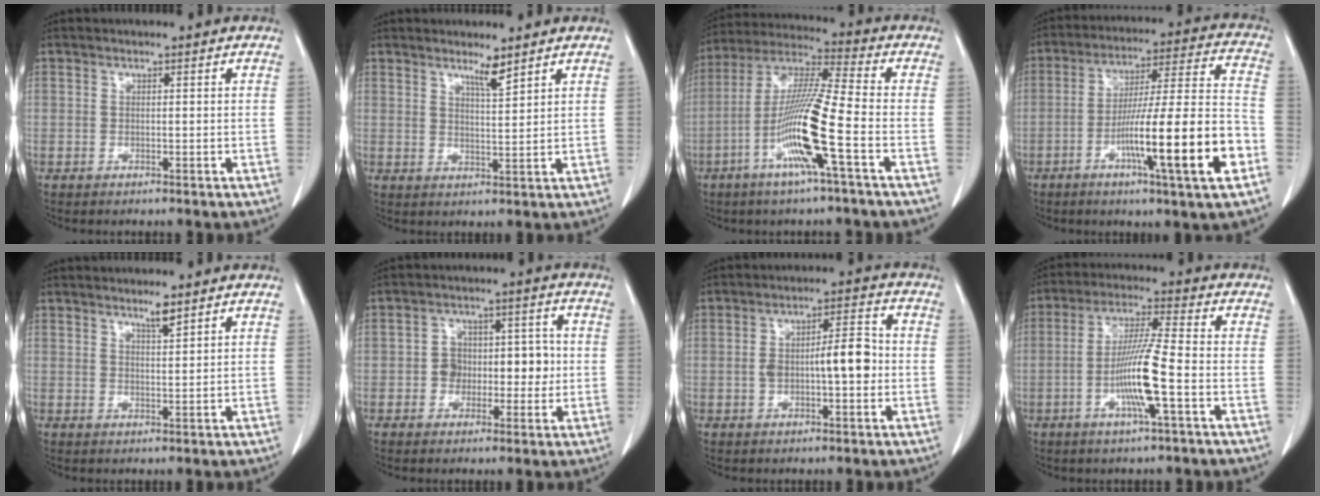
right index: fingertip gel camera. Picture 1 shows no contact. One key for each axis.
{"total": 3.1, "fx": 2.5, "fy": -0.1, "fz": 1.8, "tx": -0.035, "ty": -0.009, "tz": 0.046}
{"total": 14.0, "fx": -4.9, "fy": -0.5, "fz": 13.0, "tx": -0.265, "ty": -0.007, "tz": -0.103}
{"total": 18.1, "fx": -6.7, "fy": 0.1, "fz": 16.8, "tx": -0.265, "ty": -0.001, "tz": -0.107}
{"total": 2.4, "fx": 1.8, "fy": 0.0, "fz": 1.5, "tx": -0.030, "ty": -0.003, "tz": 0.035}
{"total": 6.9, "fx": -0.7, "fy": 4.9, "fz": 4.9, "tx": -0.063, "ty": 0.033, "tz": -0.006}
{"total": 7.9, "fx": -0.6, "fy": 2.3, "fz": 7.6, "tx": -0.135, "ty": 0.020, "tz": -0.010}
{"total": 10.1, "fx": -2.8, "fy": -0.2, "fz": 9.8, "tx": -0.191, "ty": -0.006, "tz": -0.058}